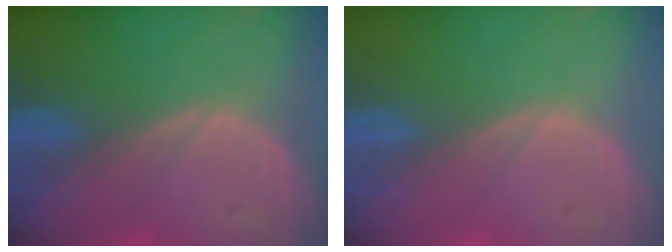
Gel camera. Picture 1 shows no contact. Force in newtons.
{"total": 0.0}